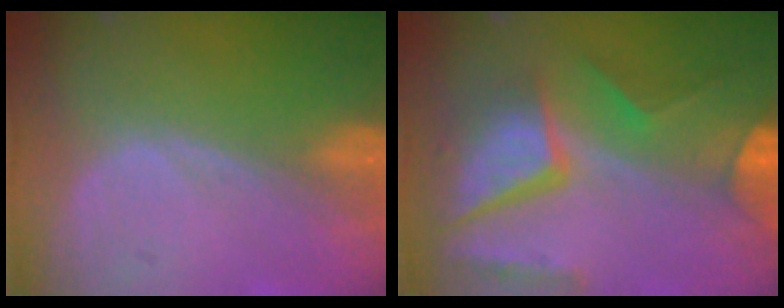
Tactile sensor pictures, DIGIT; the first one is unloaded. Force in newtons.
{"total": 11.4, "press": 9.5, "slide": 6.4}